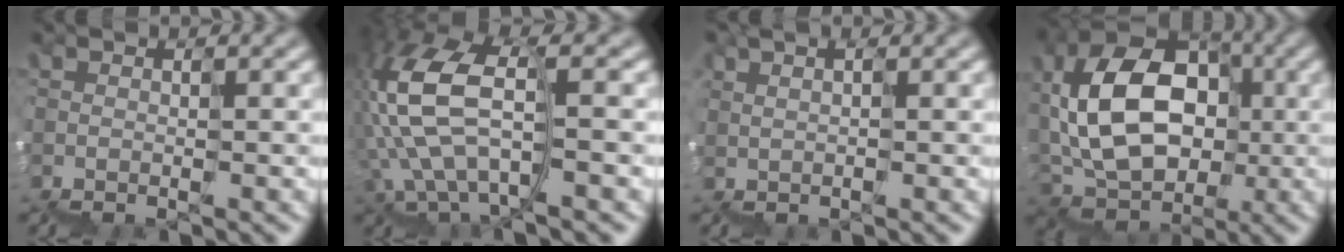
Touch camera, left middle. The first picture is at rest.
{"total": 7.5, "force": [0.1, 3.4, 6.7], "torque": [-0.173, 0.024, 0.001]}
{"total": 2.2, "force": [0.9, 1.1, 1.7], "torque": [-0.001, 0.018, 0.018]}
{"total": 8.7, "force": [1.5, 6.4, 5.7], "torque": [-0.112, 0.038, 0.019]}